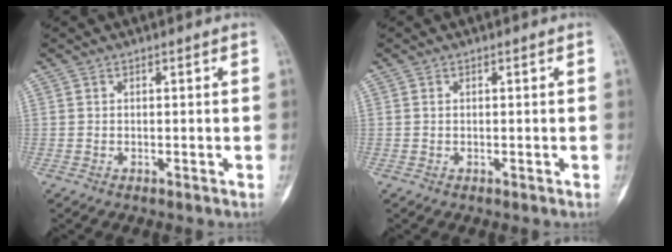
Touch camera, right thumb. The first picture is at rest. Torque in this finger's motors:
{"motor_torque": [-0.11, -0.10, 0.04, -0.17, 0.03]}